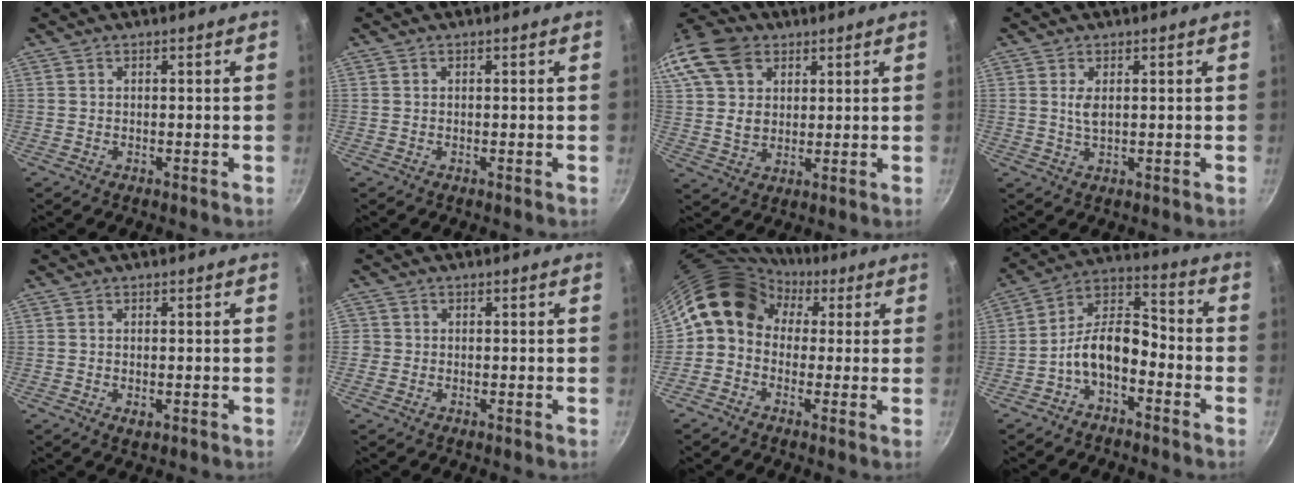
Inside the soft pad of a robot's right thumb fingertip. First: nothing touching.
{"total": 0.0}
{"total": 19.8, "force": [8.5, 14.5, 10.3], "torque": [-0.227, 0.017, 0.154]}
{"total": 2.5, "force": [0.6, 1.1, 2.2], "torque": [-0.040, -0.006, 0.013]}
{"total": 1.7, "force": [-0.3, 0.9, 1.4], "torque": [-0.023, -0.004, -0.003]}
{"total": 1.5, "force": [-0.3, 1.5, 0.2], "torque": [0.003, 0.006, -0.007]}
{"total": 11.3, "force": [2.8, 9.1, 6.1], "torque": [-0.083, 0.027, 0.022]}
{"total": 10.3, "force": [-4.4, 5.6, 7.4], "torque": [-0.120, 0.066, -0.093]}